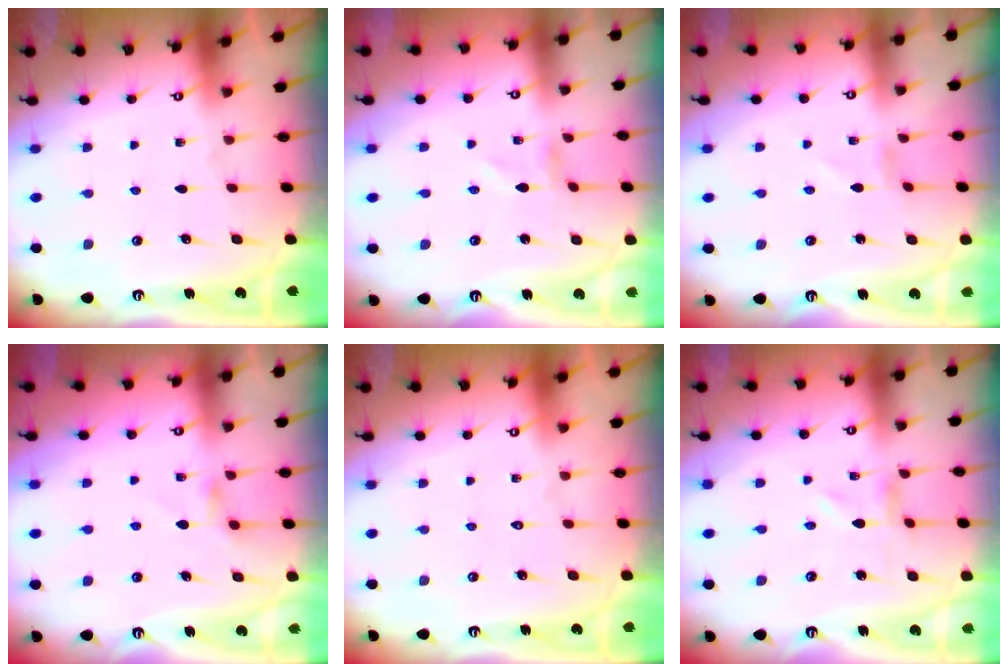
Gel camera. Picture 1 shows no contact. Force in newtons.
{"total": 1.1, "press": 1.1, "slide": 0.1}
{"total": 0.0}
{"total": 3.3, "press": 3.3, "slide": 0.5}
{"total": 1.6, "press": 1.6, "slide": 0.1}
{"total": 0.0}